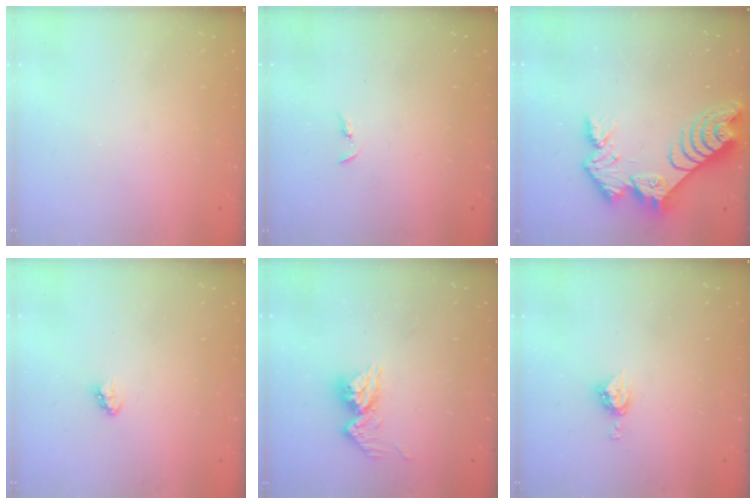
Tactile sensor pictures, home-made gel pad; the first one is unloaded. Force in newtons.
{"total": 3.3, "press": 3.2, "slide": 0.4}
{"total": 12.8, "press": 12.8, "slide": 1.0}
{"total": 2.9, "press": 2.9, "slide": 0.2}
{"total": 10.3, "press": 10.3, "slide": 0.9}
{"total": 5.0, "press": 4.9, "slide": 0.3}